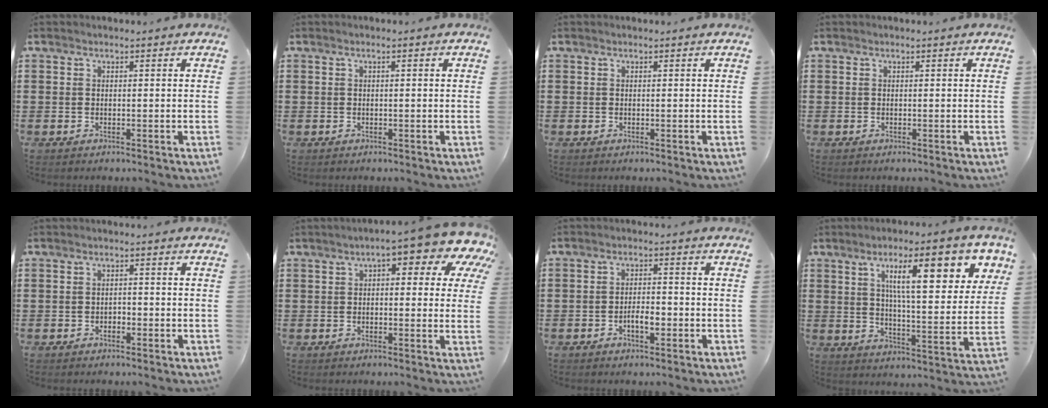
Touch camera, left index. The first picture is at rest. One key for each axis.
{"total": 0.8, "fx": -0.1, "fy": 0.0, "fz": 0.8, "tx": -0.012, "ty": -0.003, "tz": -0.001}
{"total": 0.0}
{"total": 0.0}
{"total": 1.1, "fx": -0.9, "fy": 0.5, "fz": 0.3, "tx": -0.011, "ty": 0.002, "tz": -0.021}
{"total": 8.7, "fx": 4.7, "fy": 2.7, "fz": 6.9, "tx": -0.094, "ty": -0.034, "tz": 0.069}
{"total": 3.2, "fx": -1.3, "fy": 1.3, "fz": 2.7, "tx": -0.049, "ty": 0.006, "tz": -0.024}
{"total": 13.8, "fx": 6.6, "fy": 3.4, "fz": 11.7, "tx": -0.192, "ty": -0.014, "tz": 0.101}